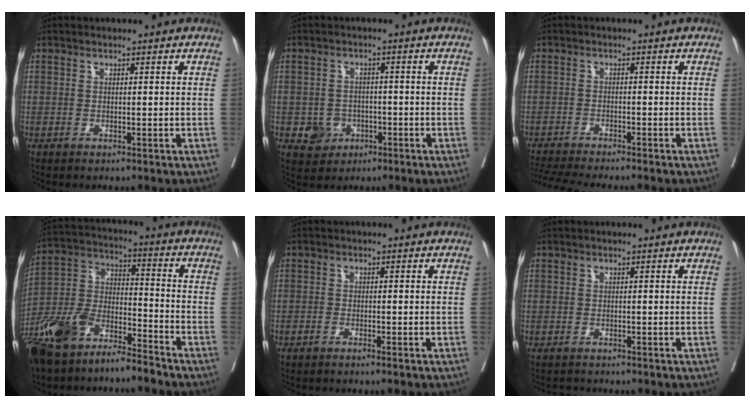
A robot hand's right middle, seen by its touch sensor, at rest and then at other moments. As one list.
[{"total": 4.0, "force": [-1.5, 3.6, 1.0], "torque": [-0.006, 0.009, -0.016]}, {"total": 9.5, "force": [-8.6, -0.2, 4.0], "torque": [-0.056, -0.014, -0.135]}, {"total": 15.1, "force": [-11.7, 4.8, 8.3], "torque": [-0.167, 0.008, -0.222]}, {"total": 1.4, "force": [-1.1, 0.1, 0.9], "torque": [-0.014, -0.001, -0.017]}, {"total": 1.3, "force": [-1.2, 0.3, -0.1], "torque": [-0.004, -0.007, -0.020]}]